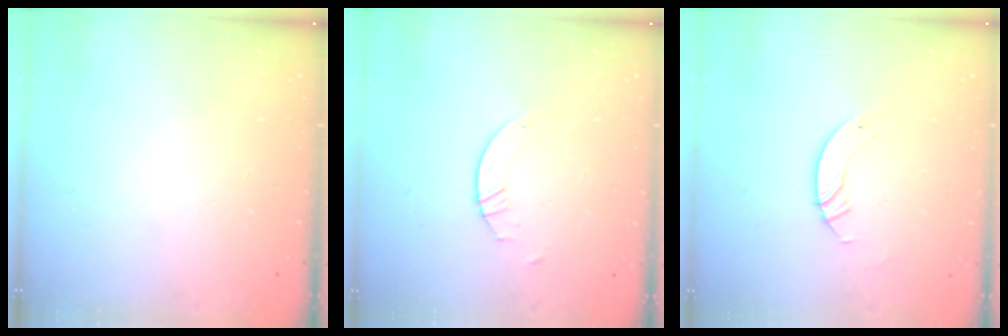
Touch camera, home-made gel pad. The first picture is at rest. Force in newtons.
{"total": 2.1, "press": 2.1, "slide": 0.1}
{"total": 3.3, "press": 3.3, "slide": 0.2}